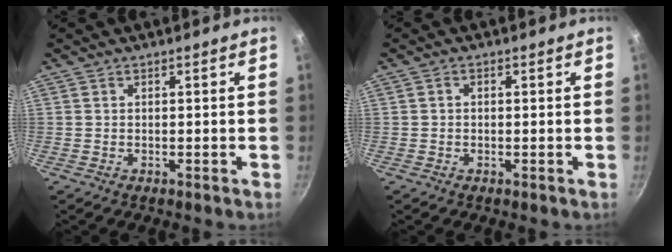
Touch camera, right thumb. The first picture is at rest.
{"total": 0.8, "force": [0.0, 0.6, 0.5], "torque": [-0.009, 0.006, 0.000]}